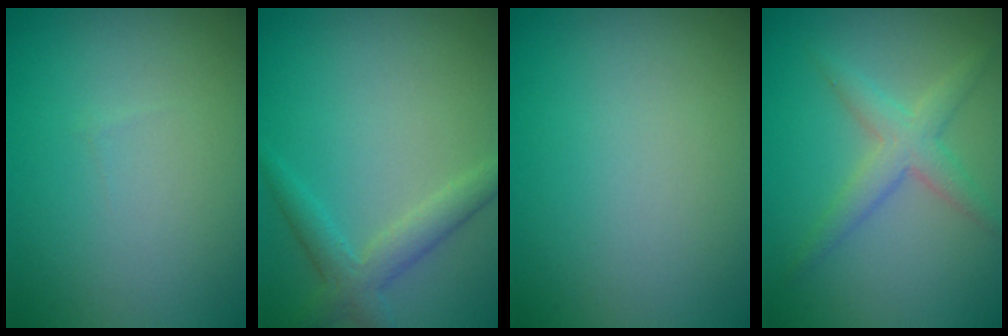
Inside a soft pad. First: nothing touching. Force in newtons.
{"total": 3.0, "press": 3.0, "slide": 0.3}
{"total": 0.0}
{"total": 2.9, "press": 2.9, "slide": 0.1}